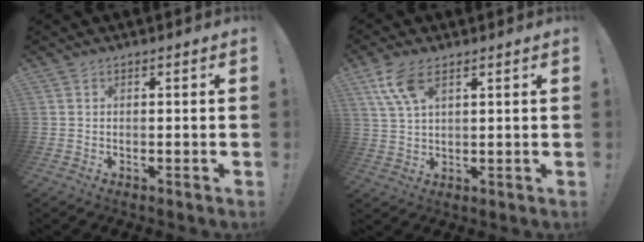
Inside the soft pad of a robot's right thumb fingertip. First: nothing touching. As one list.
[{"total": 8.3, "force": [4.4, 3.5, 6.1], "torque": [-0.105, -0.012, 0.083]}]